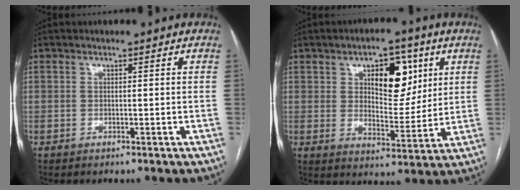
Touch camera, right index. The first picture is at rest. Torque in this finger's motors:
{"motor_torque": [0.80, 0.68, 0.31, 0.09]}